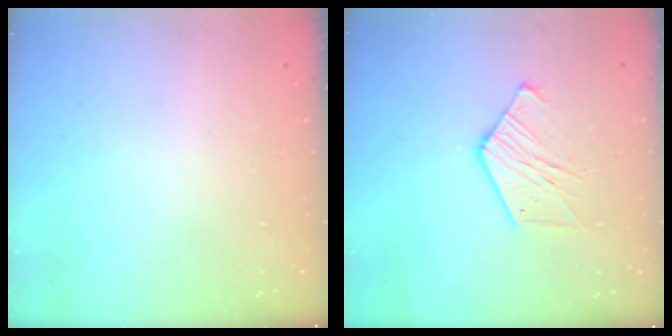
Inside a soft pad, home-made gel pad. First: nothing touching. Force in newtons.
{"total": 9.8, "press": 9.7, "slide": 0.8}